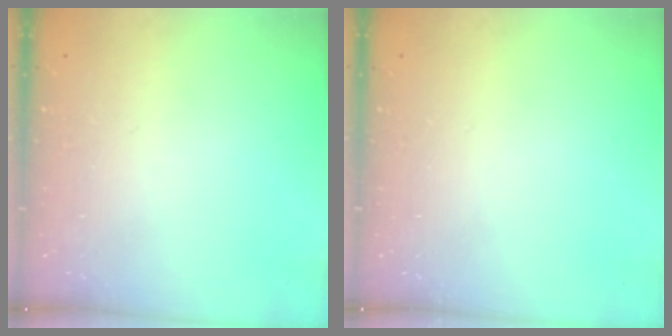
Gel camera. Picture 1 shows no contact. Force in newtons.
{"total": 0.0}